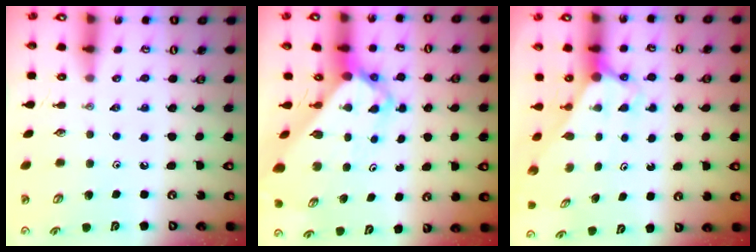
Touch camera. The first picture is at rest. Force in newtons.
{"total": 4.8, "press": 4.7, "slide": 0.5}
{"total": 3.0, "press": 3.0, "slide": 0.0}